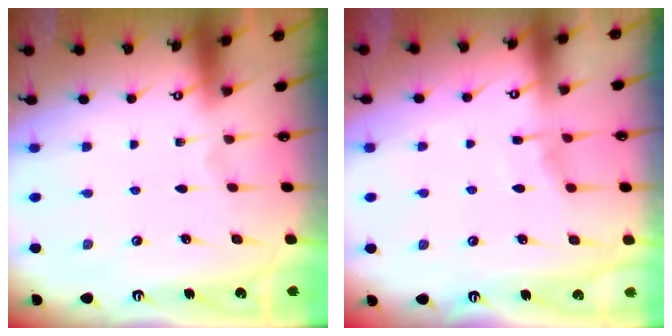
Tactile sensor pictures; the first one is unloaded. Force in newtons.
{"total": 4.8, "press": 4.7, "slide": 0.5}